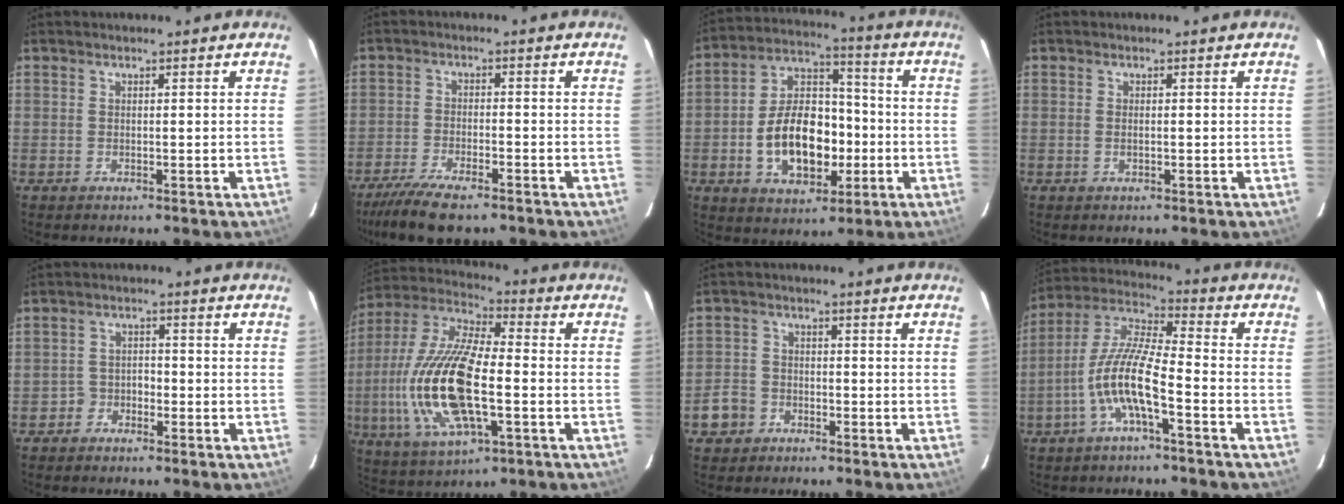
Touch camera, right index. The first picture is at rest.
{"total": 10.1, "force": [-8.0, 2.6, 5.6], "torque": [-0.138, -0.026, -0.143]}
{"total": 15.5, "force": [-3.6, 9.4, 11.8], "torque": [-0.234, 0.024, -0.048]}
{"total": 0.9, "force": [0.1, 0.3, 0.9], "torque": [-0.018, 0.000, 0.000]}
{"total": 2.8, "force": [-2.0, 1.9, 0.2], "torque": [-0.004, 0.009, -0.037]}
{"total": 20.6, "force": [-3.7, 7.6, 18.8], "torque": [-0.397, -0.008, -0.072]}
{"total": 5.0, "force": [-2.7, 4.1, 1.0], "torque": [-0.029, 0.016, -0.048]}
{"total": 11.1, "force": [-4.5, 1.9, 10.0], "torque": [-0.214, 0.006, -0.090]}